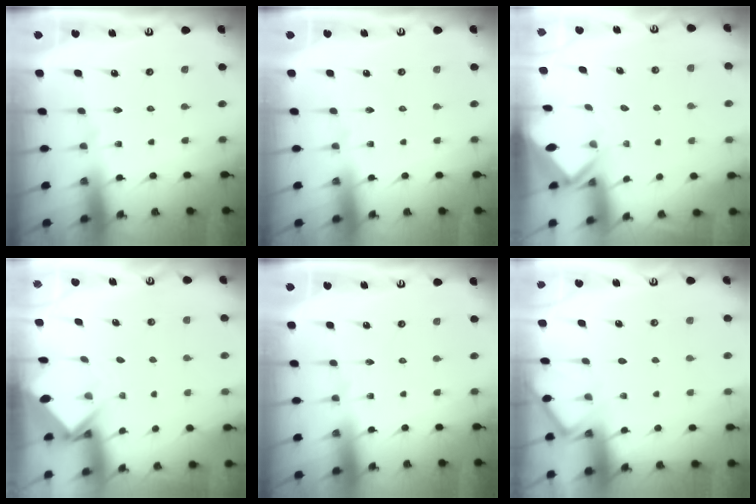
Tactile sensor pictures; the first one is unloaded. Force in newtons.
{"total": 0.0}
{"total": 2.8, "press": 2.8, "slide": 0.2}
{"total": 3.8, "press": 3.8, "slide": 0.1}
{"total": 0.0}
{"total": 3.7, "press": 3.7, "slide": 0.4}